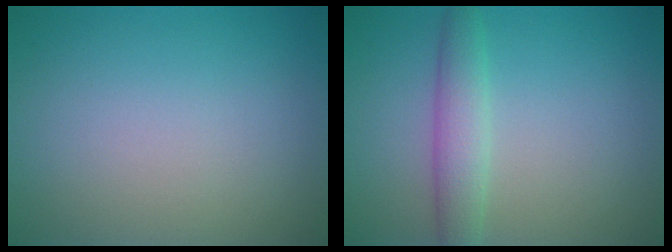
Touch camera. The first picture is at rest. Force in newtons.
{"total": 3.0, "press": 3.0, "slide": 0.0}